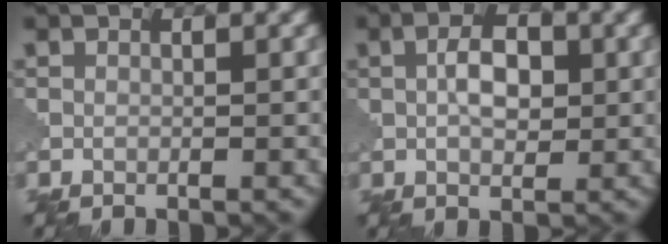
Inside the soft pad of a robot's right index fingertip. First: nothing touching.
{"total": 3.2, "force": [0.7, 1.7, 2.6], "torque": [-0.048, 0.004, 0.011]}